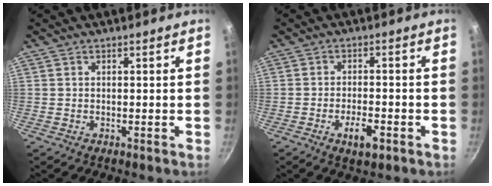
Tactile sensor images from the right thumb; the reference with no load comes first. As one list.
[{"total": 5.1, "force": [-2.4, 2.0, 4.0], "torque": [-0.059, 0.014, -0.039]}]